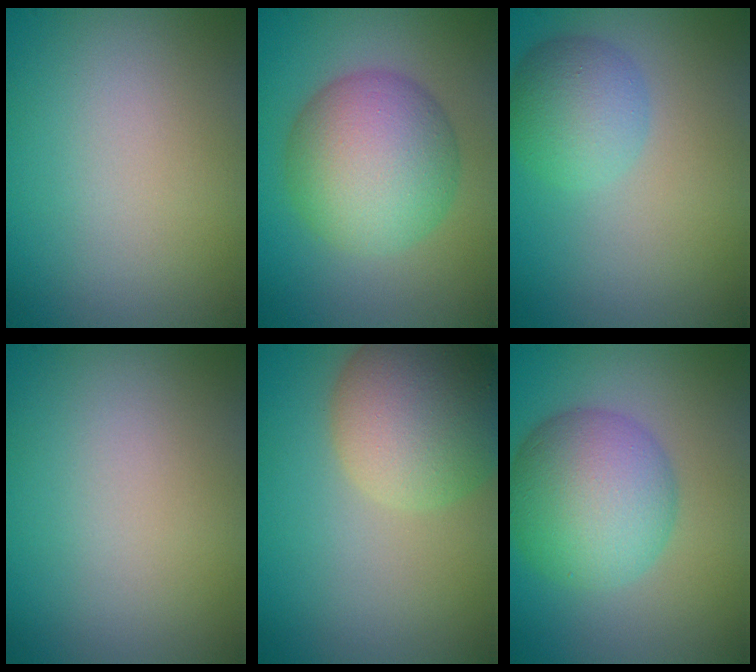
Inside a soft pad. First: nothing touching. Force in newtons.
{"total": 8.1, "press": 8.1, "slide": 0.1}
{"total": 3.5, "press": 3.5, "slide": 0.1}
{"total": 0.0}
{"total": 8.6, "press": 8.5, "slide": 0.6}
{"total": 7.3, "press": 7.3, "slide": 0.0}